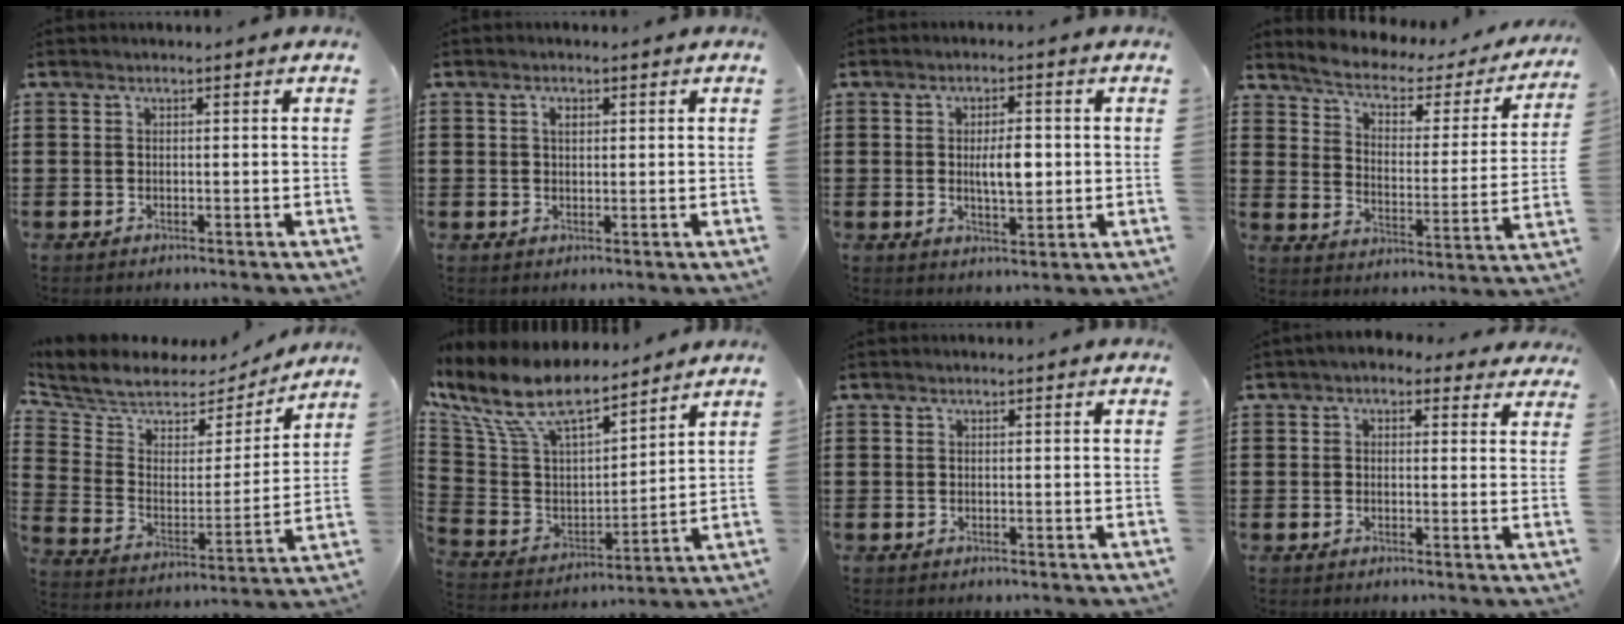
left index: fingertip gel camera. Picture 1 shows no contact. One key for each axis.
{"total": 1.5, "fx": 0.6, "fy": 1.0, "fz": 1.0, "tx": -0.022, "ty": 0.006, "tz": 0.012}
{"total": 4.7, "fx": 0.2, "fy": 1.9, "fz": 4.3, "tx": -0.065, "ty": -0.001, "tz": -0.003}
{"total": 3.8, "fx": 3.0, "fy": 1.7, "fz": 1.7, "tx": -0.052, "ty": -0.020, "tz": 0.041}
{"total": 6.4, "fx": 5.8, "fy": 2.6, "fz": 0.9, "tx": -0.061, "ty": -0.042, "tz": 0.099}
{"total": 12.4, "fx": 9.8, "fy": 4.2, "fz": 6.3, "tx": -0.172, "ty": -0.052, "tz": 0.171}
{"total": 0.0}
{"total": 2.0, "fx": 1.0, "fy": 1.6, "fz": 0.7, "tx": -0.014, "ty": 0.005, "tz": 0.014}